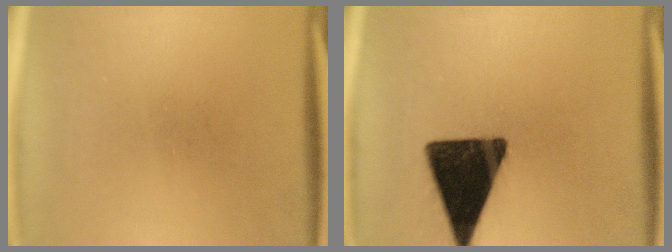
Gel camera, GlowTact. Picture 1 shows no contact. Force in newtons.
{"total": 16.6}